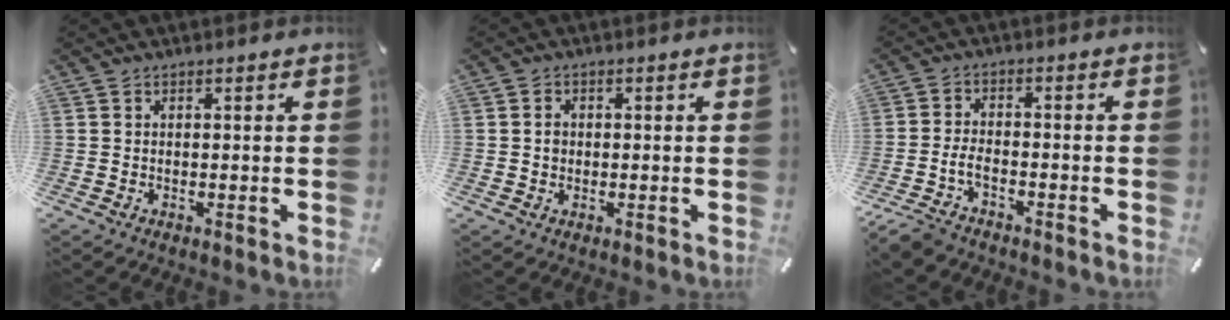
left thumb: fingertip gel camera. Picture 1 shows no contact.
{"total": 1.9, "force": [-0.1, 1.7, 0.9], "torque": [-0.012, 0.003, -0.005]}
{"total": 4.9, "force": [-3.5, 2.1, 2.7], "torque": [-0.071, 0.010, -0.069]}